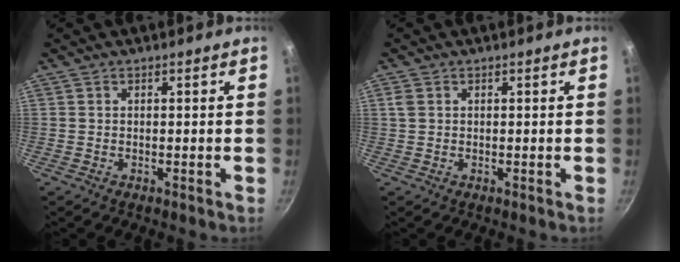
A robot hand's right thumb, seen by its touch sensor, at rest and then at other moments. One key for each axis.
{"total": 1.4, "fx": 0.5, "fy": 1.1, "fz": 0.8, "tx": -0.016, "ty": 0.003, "tz": 0.009}